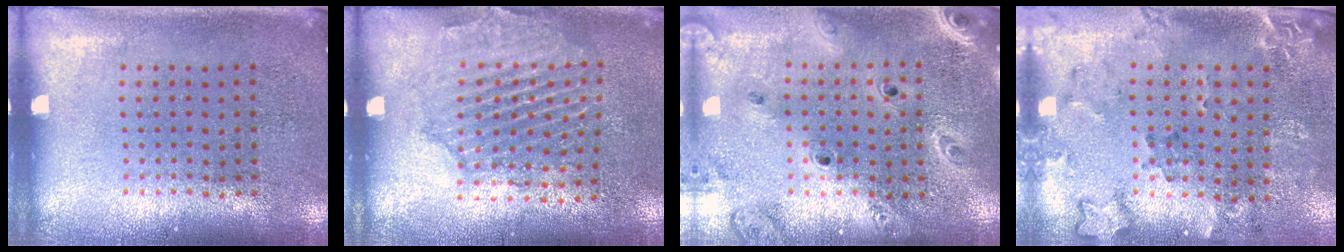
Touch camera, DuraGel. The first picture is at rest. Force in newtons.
{"total": 1.6, "press": 1.6, "slide": 0.2}
{"total": 2.5, "press": 2.2, "slide": 1.2}
{"total": 1.9, "press": 1.6, "slide": 1.1}